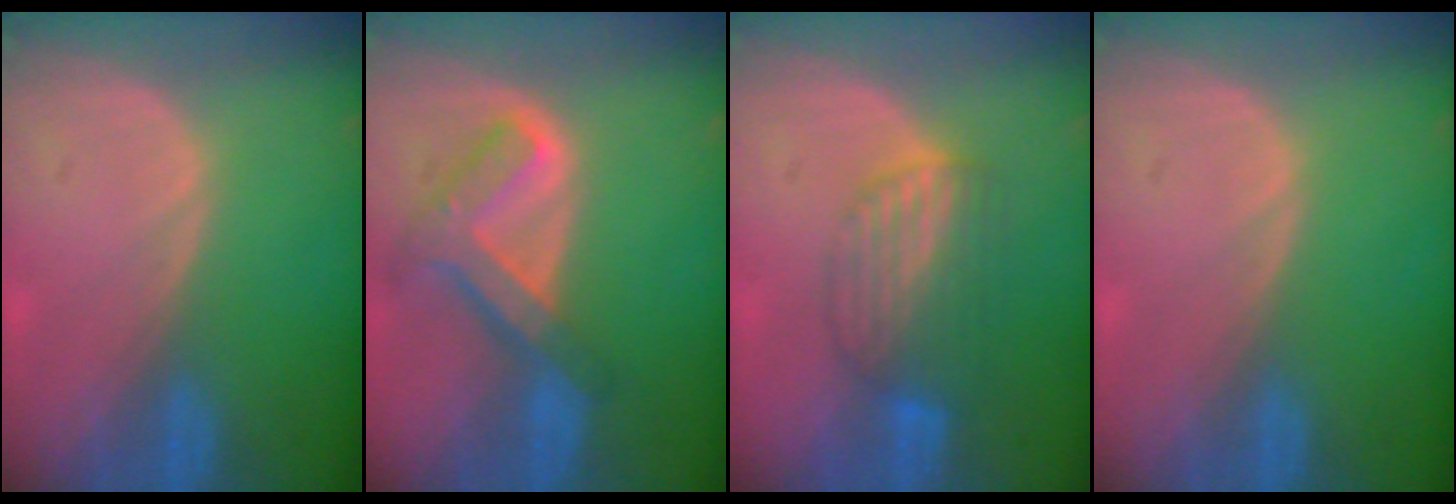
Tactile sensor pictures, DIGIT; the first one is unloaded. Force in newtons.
{"total": 7.7, "press": 6.5, "slide": 4.0}
{"total": 6.7, "press": 6.1, "slide": 2.8}
{"total": 0.0}